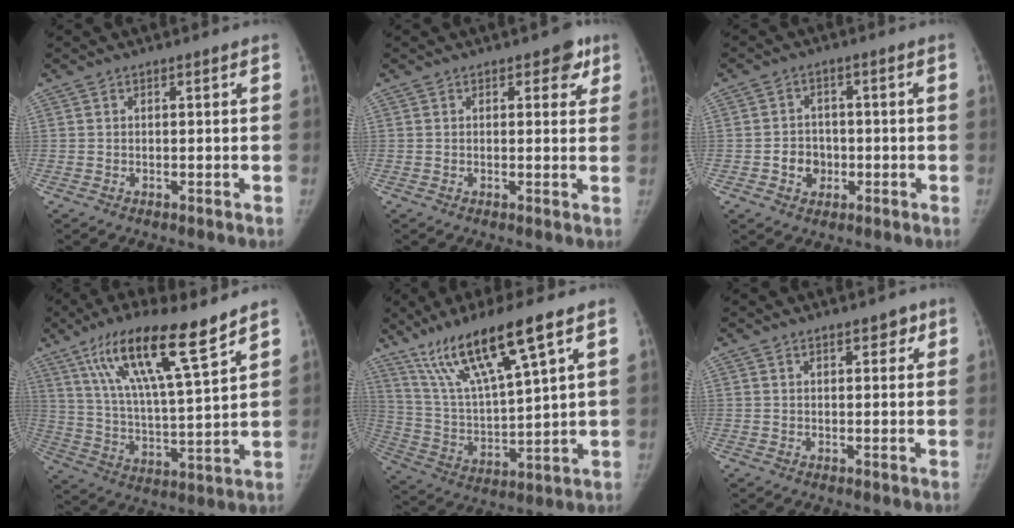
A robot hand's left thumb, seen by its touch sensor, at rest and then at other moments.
{"total": 4.0, "force": [2.1, 2.4, 2.4], "torque": [0.001, -0.005, 0.018]}
{"total": 4.9, "force": [-1.3, 4.2, 2.0], "torque": [-0.008, 0.012, -0.020]}
{"total": 18.2, "force": [11.7, 2.9, 13.6], "torque": [-0.230, -0.050, 0.214]}
{"total": 17.4, "force": [10.8, 2.5, 13.5], "torque": [-0.252, -0.040, 0.213]}
{"total": 3.3, "force": [2.1, 1.6, 1.9], "torque": [-0.004, -0.009, 0.027]}